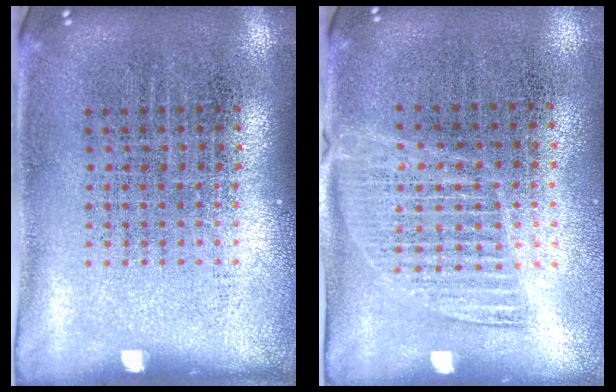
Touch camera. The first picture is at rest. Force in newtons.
{"total": 1.3, "press": 1.2, "slide": 0.7}